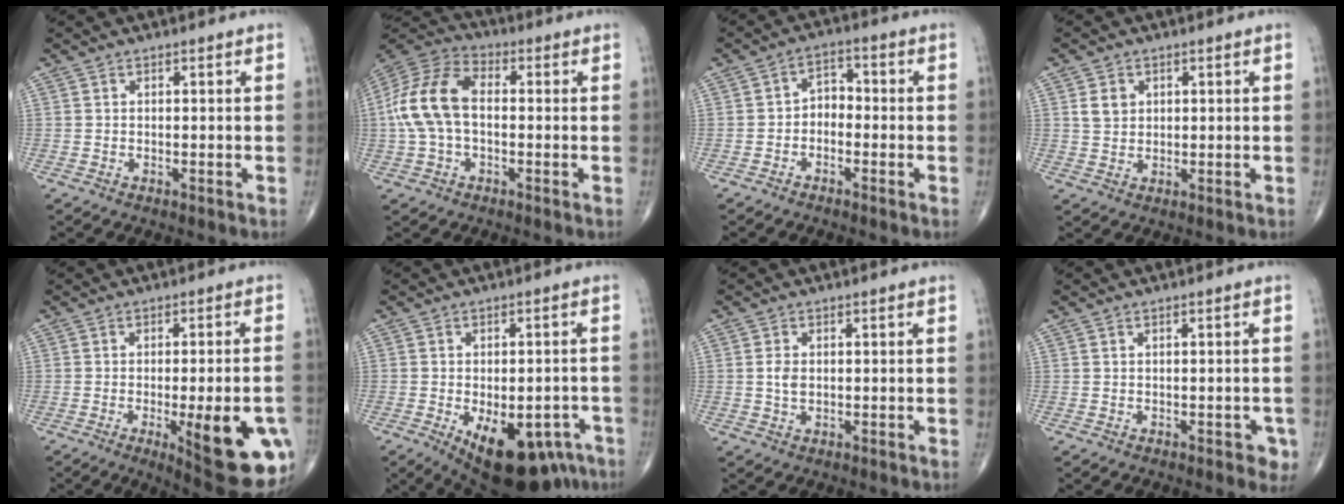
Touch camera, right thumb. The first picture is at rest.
{"total": 13.8, "force": [-0.1, 8.5, 10.9], "torque": [-0.227, 0.036, -0.010]}
{"total": 3.9, "force": [-1.4, 2.8, 2.3], "torque": [-0.022, 0.028, -0.038]}
{"total": 3.5, "force": [1.2, 2.8, 1.7], "torque": [-0.017, -0.005, 0.024]}
{"total": 18.0, "force": [-5.6, 5.1, 16.4], "torque": [-0.169, -0.001, -0.054]}
{"total": 17.3, "force": [-8.5, 8.7, 12.3], "torque": [-0.135, 0.009, -0.103]}
{"total": 2.4, "force": [0.1, 1.6, 1.8], "torque": [-0.034, -0.002, 0.002]}
{"total": 2.5, "force": [-0.7, 1.4, 1.9], "torque": [-0.008, 0.003, -0.007]}